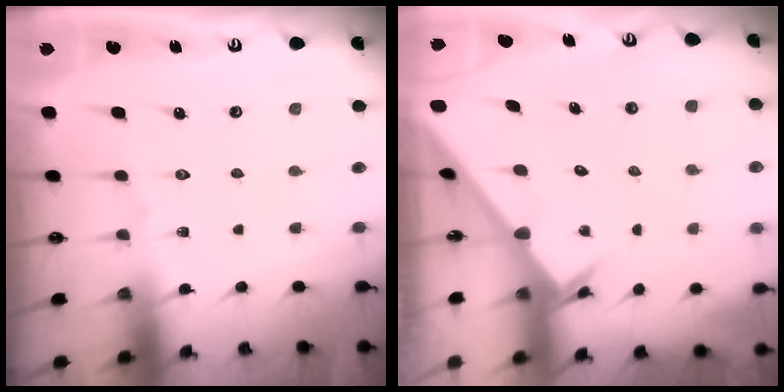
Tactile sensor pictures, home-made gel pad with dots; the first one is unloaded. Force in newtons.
{"total": 2.4, "press": 2.4, "slide": 0.2}